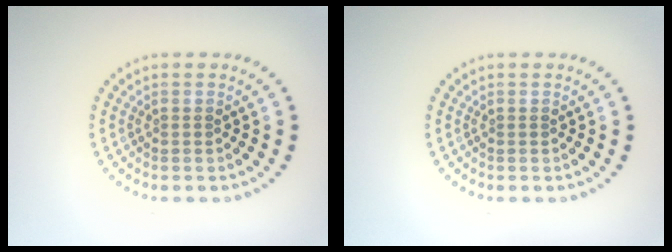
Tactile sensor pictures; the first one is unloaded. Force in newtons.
{"total": 0.0}